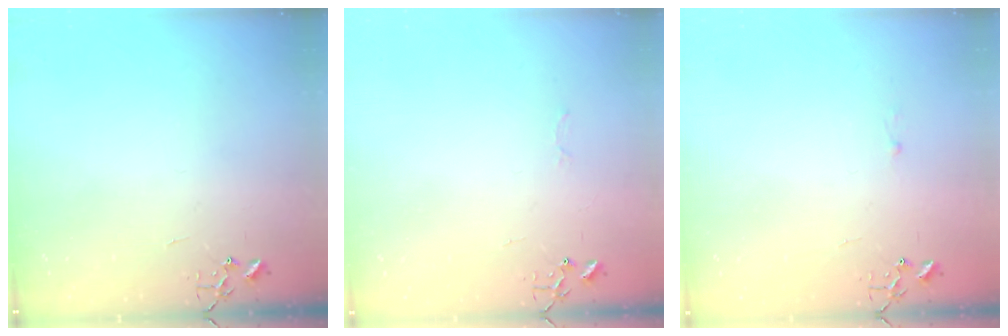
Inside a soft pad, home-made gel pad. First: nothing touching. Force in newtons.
{"total": 2.5, "press": 2.5, "slide": 0.4}
{"total": 1.8, "press": 1.8, "slide": 0.2}